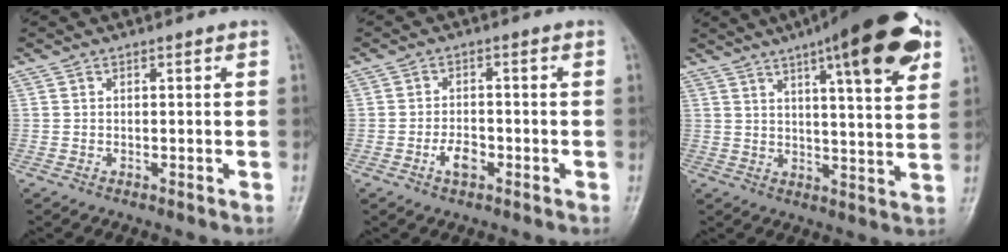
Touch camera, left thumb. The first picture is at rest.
{"total": 3.7, "force": [-1.7, 2.0, 2.6], "torque": [-0.041, 0.010, -0.032]}
{"total": 18.1, "force": [9.4, 4.1, 14.9], "torque": [-0.186, -0.024, 0.129]}